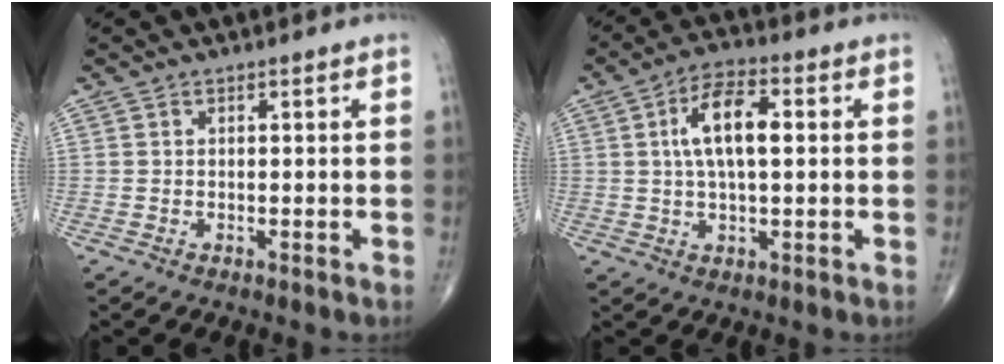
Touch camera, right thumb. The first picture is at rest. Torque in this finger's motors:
{"motor_torque": [-0.49, 1.74, 0.94, 0.26, 0.31]}